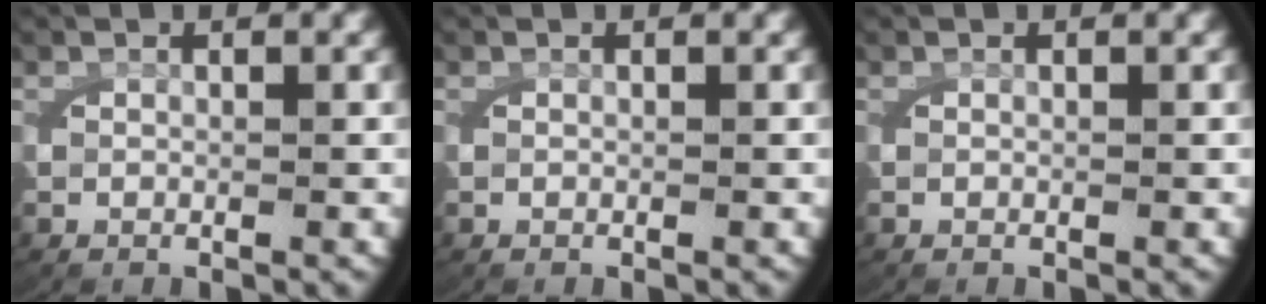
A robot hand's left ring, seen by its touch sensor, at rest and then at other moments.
{"total": 0.0}
{"total": 0.0}